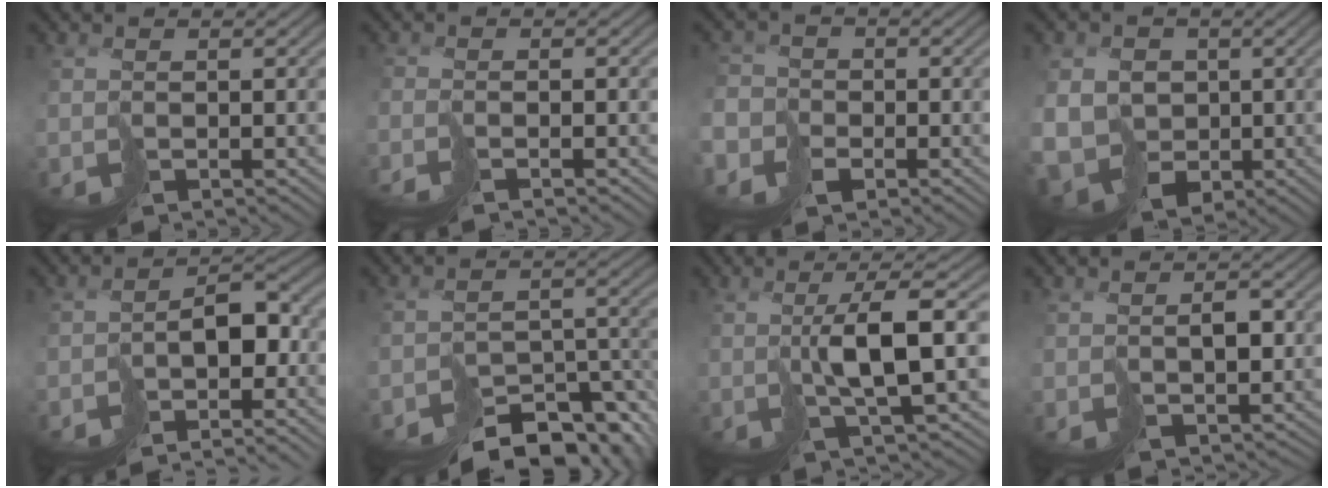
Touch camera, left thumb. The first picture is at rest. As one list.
[{"total": 1.8, "force": [-1.1, -1.3, -0.5], "torque": [0.017, 0.007, -0.025]}, {"total": 5.8, "force": [-3.2, 4.6, 1.5], "torque": [-0.043, -0.019, -0.080]}, {"total": 10.2, "force": [-0.7, 9.1, 4.5], "torque": [-0.124, -0.028, -0.028]}, {"total": 5.1, "force": [-3.6, 2.2, 3.0], "torque": [-0.031, -0.007, -0.064]}, {"total": 10.7, "force": [-9.4, 3.9, 3.5], "torque": [-0.046, -0.011, -0.111]}, {"total": 4.8, "force": [1.6, -0.1, 4.6], "torque": [-0.083, 0.012, 0.033]}, {"total": 3.3, "force": [0.5, 2.4, 2.2], "torque": [-0.031, -0.002, 0.023]}]